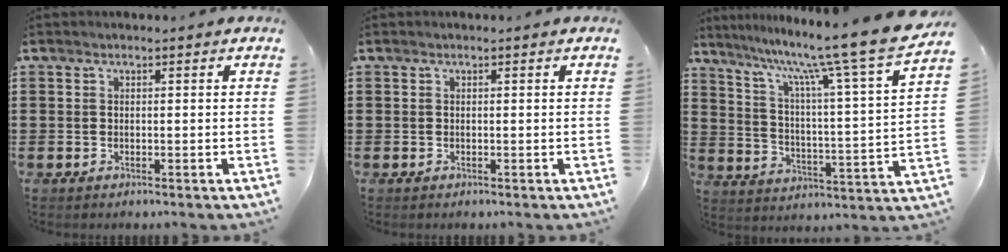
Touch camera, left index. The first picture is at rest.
{"total": 0.0}
{"total": 11.2, "force": [9.5, -1.5, 5.8], "torque": [-0.122, -0.084, 0.142]}